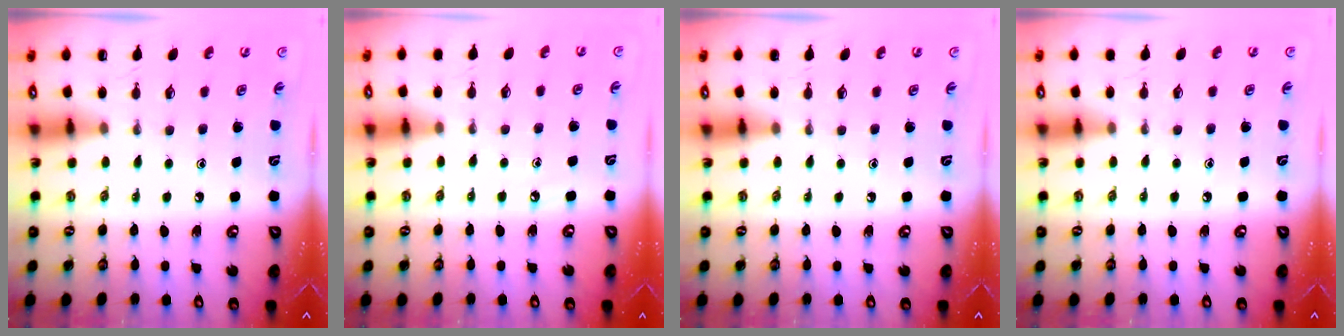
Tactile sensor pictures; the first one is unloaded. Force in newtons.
{"total": 3.2, "press": 3.2, "slide": 0.4}
{"total": 0.0}
{"total": 2.9, "press": 2.8, "slide": 0.4}